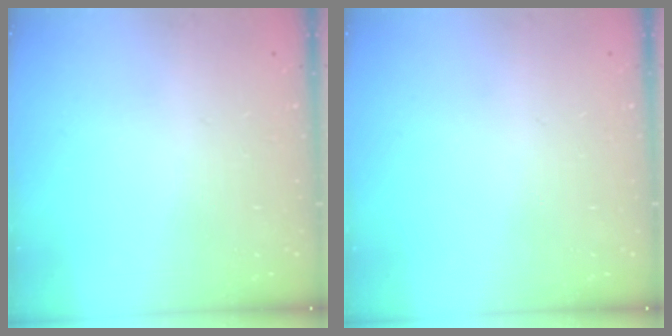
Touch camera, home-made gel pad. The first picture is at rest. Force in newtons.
{"total": 0.0}